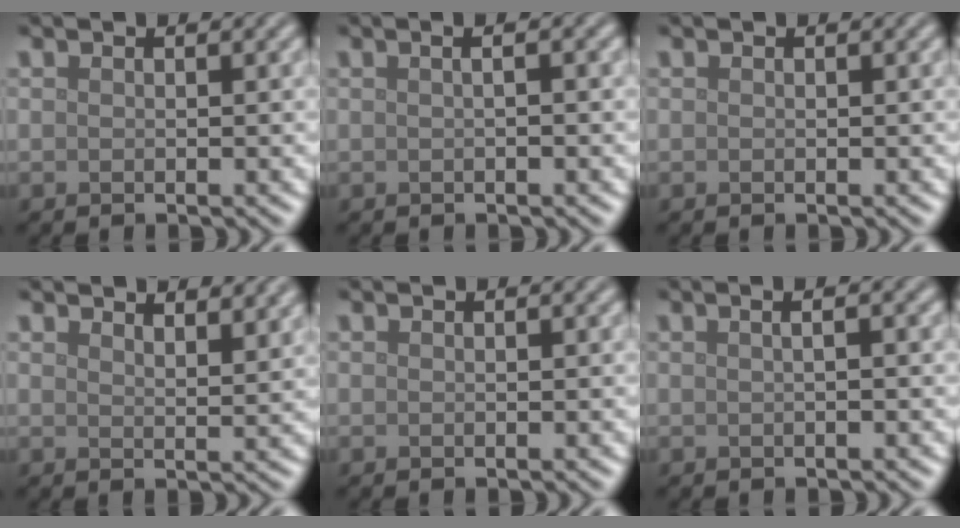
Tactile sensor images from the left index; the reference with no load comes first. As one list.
[{"total": 1.9, "force": [0.5, 0.9, 1.7], "torque": [-0.009, 0.000, -0.010]}, {"total": 0.0}, {"total": 4.2, "force": [3.5, 1.2, 1.9], "torque": [-0.018, 0.014, 0.041]}, {"total": 0.0}, {"total": 2.6, "force": [0.8, 1.2, 2.2], "torque": [-0.011, 0.012, -0.013]}]